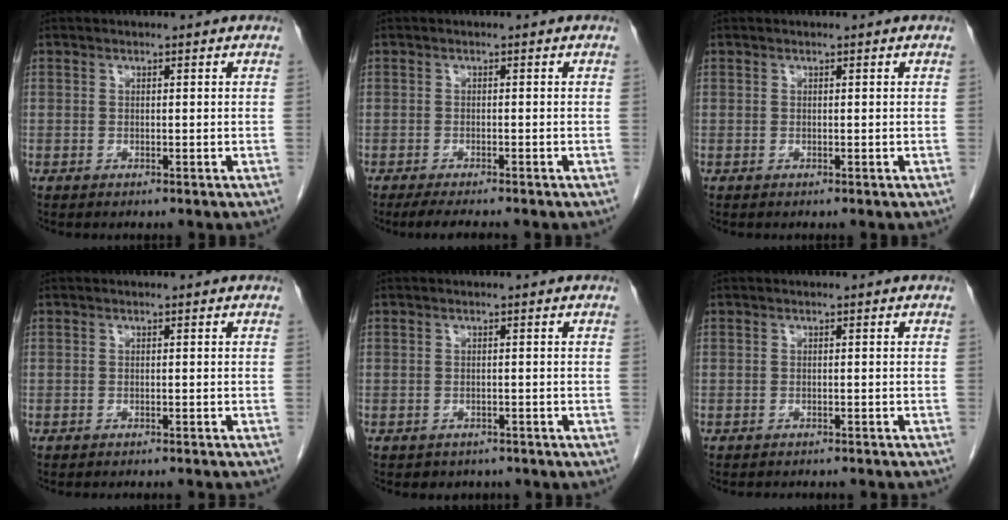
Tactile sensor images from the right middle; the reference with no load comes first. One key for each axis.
{"total": 4.8, "fx": -4.0, "fy": 0.3, "fz": 2.6, "tx": -0.039, "ty": -0.012, "tz": -0.062}
{"total": 0.0}
{"total": 5.9, "fx": -5.5, "fy": 0.4, "fz": 2.1, "tx": -0.022, "ty": -0.015, "tz": -0.062}
{"total": 3.6, "fx": -3.0, "fy": 1.8, "fz": 0.6, "tx": -0.021, "ty": 0.000, "tz": -0.038}
{"total": 6.9, "fx": -6.3, "fy": 1.3, "fz": 2.5, "tx": -0.028, "ty": -0.006, "tz": -0.069}